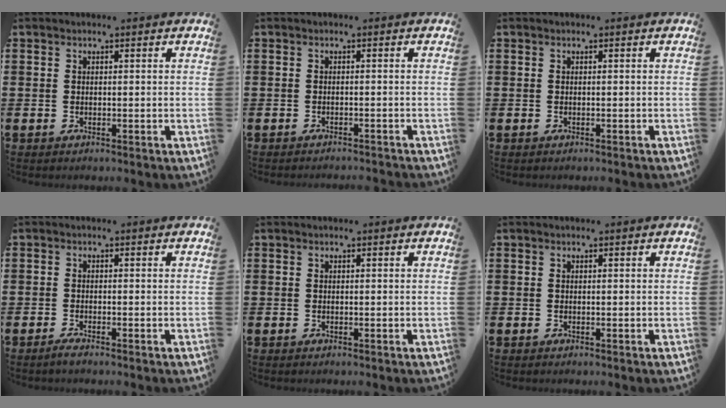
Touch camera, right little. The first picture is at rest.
{"total": 0.8, "force": [-0.8, -0.1, 0.0], "torque": [-0.001, 0.001, -0.016]}
{"total": 0.0}
{"total": 1.1, "force": [-0.7, 0.1, 0.8], "torque": [-0.014, -0.003, -0.013]}
{"total": 0.0}
{"total": 0.0}